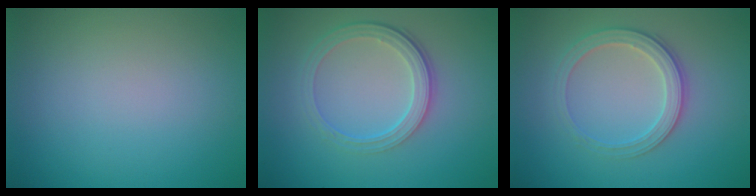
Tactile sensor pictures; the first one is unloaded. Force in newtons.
{"total": 4.0, "press": 2.9, "slide": 2.8}
{"total": 2.9, "press": 2.8, "slide": 0.7}